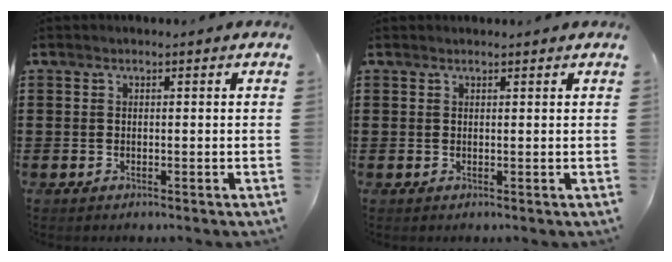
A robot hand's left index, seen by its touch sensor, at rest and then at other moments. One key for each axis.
{"total": 0.6, "fx": 0.5, "fy": 0.0, "fz": 0.1, "tx": -0.004, "ty": -0.001, "tz": 0.012}